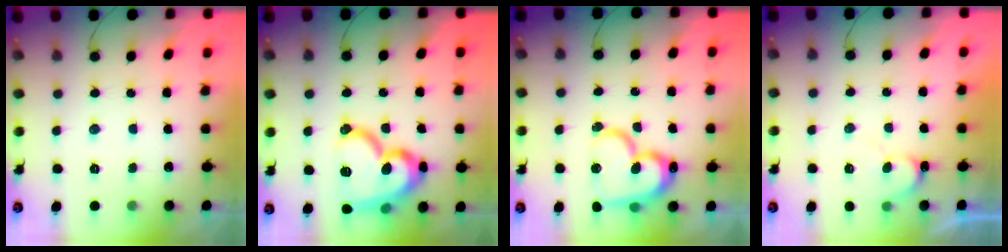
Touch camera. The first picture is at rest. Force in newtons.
{"total": 19.8, "press": 19.7, "slide": 2.0}
{"total": 18.4, "press": 18.3, "slide": 1.5}
{"total": 7.1, "press": 7.1, "slide": 0.4}